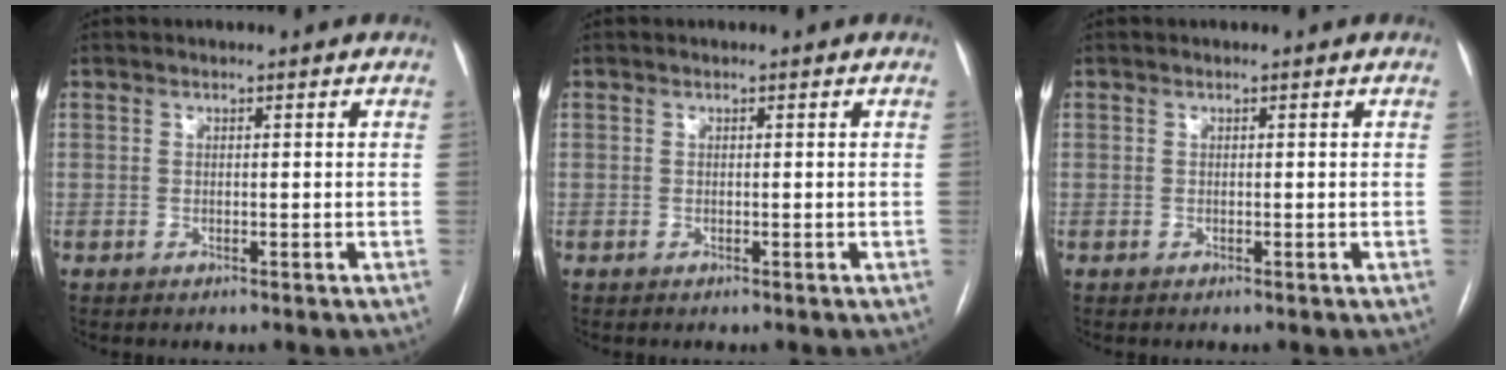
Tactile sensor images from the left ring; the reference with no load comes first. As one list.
[{"total": 0.0}, {"total": 0.0}]